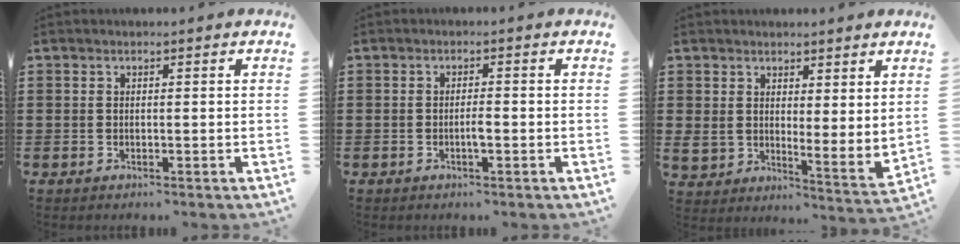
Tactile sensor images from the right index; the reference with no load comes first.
{"total": 1.7, "force": [-0.5, 0.3, 1.6], "torque": [-0.031, 0.001, -0.010]}
{"total": 4.1, "force": [3.9, 1.4, 0.2], "torque": [-0.025, -0.019, 0.073]}